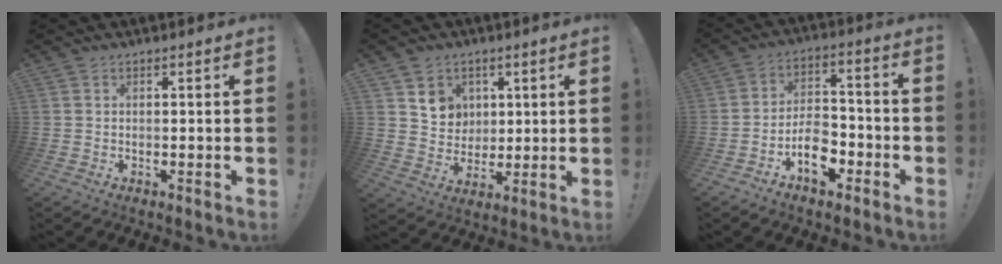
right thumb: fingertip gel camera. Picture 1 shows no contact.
{"total": 8.0, "force": [4.1, 6.8, 1.2], "torque": [-0.013, -0.033, 0.082]}
{"total": 11.0, "force": [-5.5, 7.0, 6.4], "torque": [-0.093, 0.043, -0.092]}